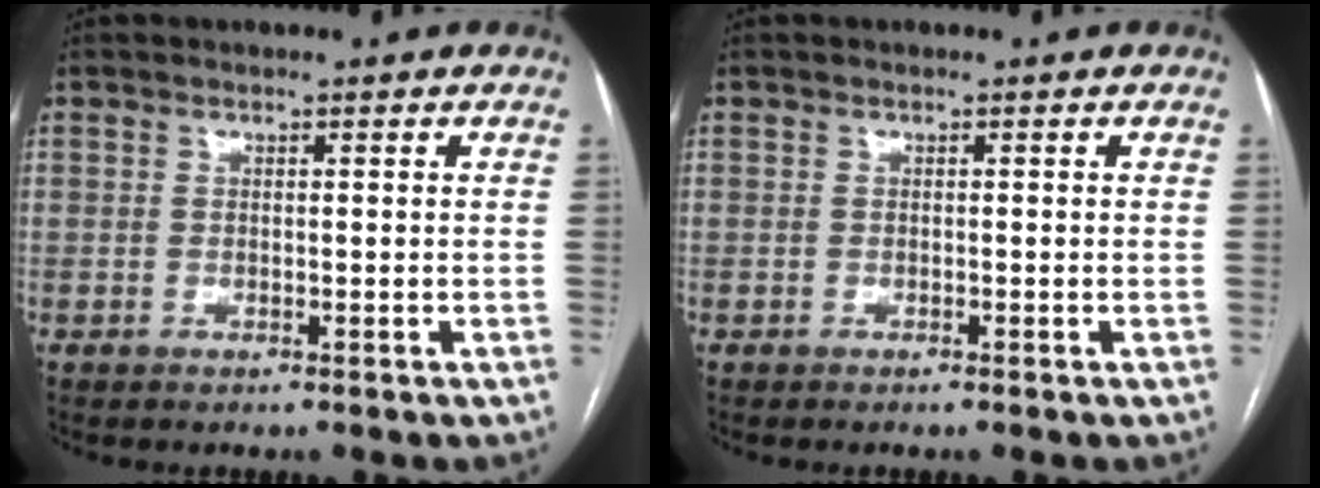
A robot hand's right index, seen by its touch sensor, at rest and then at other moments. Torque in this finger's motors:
{"motor_torque": [-0.09, -0.03, -0.06, -0.01]}